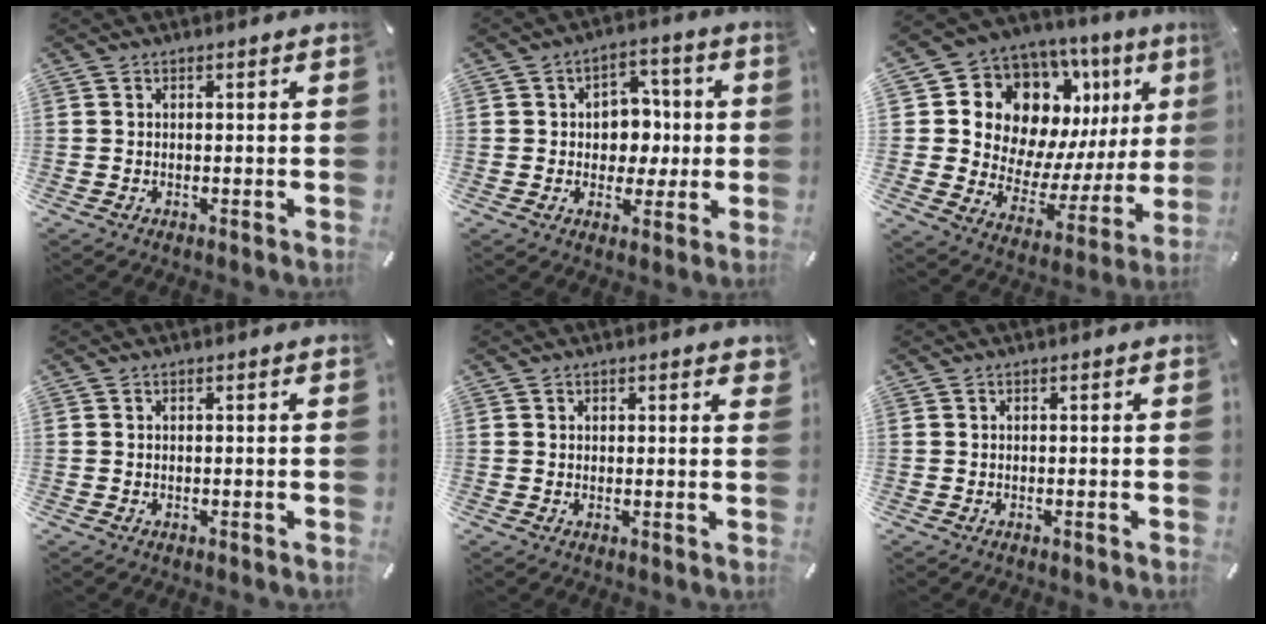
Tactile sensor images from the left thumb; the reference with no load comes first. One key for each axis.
{"total": 8.0, "fx": 0.0, "fy": 7.2, "fz": 3.4, "tx": -0.040, "ty": 0.006, "tz": -0.001}
{"total": 15.4, "fx": 8.7, "fy": 11.0, "fz": 6.3, "tx": -0.097, "ty": -0.086, "tz": 0.165}
{"total": 0.0}
{"total": 1.0, "fx": 0.8, "fy": 0.6, "fz": 0.4, "tx": 0.009, "ty": -0.006, "tz": 0.011}
{"total": 0.0}